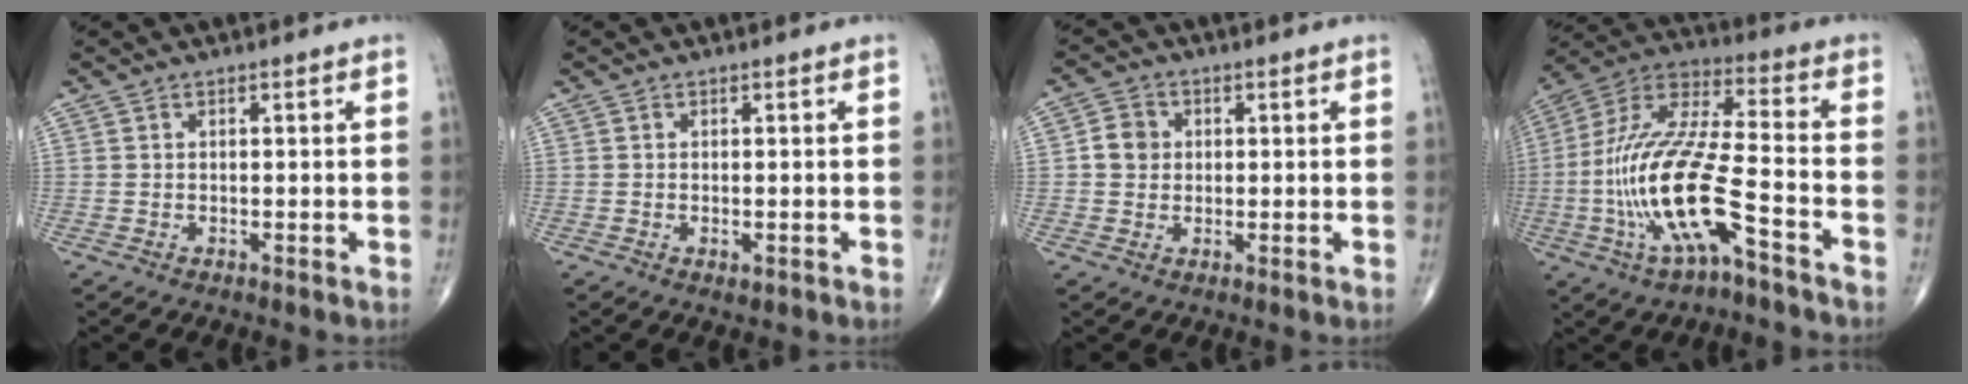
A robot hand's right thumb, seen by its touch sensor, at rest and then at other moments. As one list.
[{"total": 1.0, "force": [-0.4, 0.4, 0.9], "torque": [-0.013, -0.003, -0.004]}, {"total": 4.2, "force": [0.4, 3.8, 1.8], "torque": [-0.017, 0.006, 0.002]}, {"total": 20.0, "force": [-6.8, 5.5, 18.0], "torque": [-0.386, 0.037, -0.121]}]